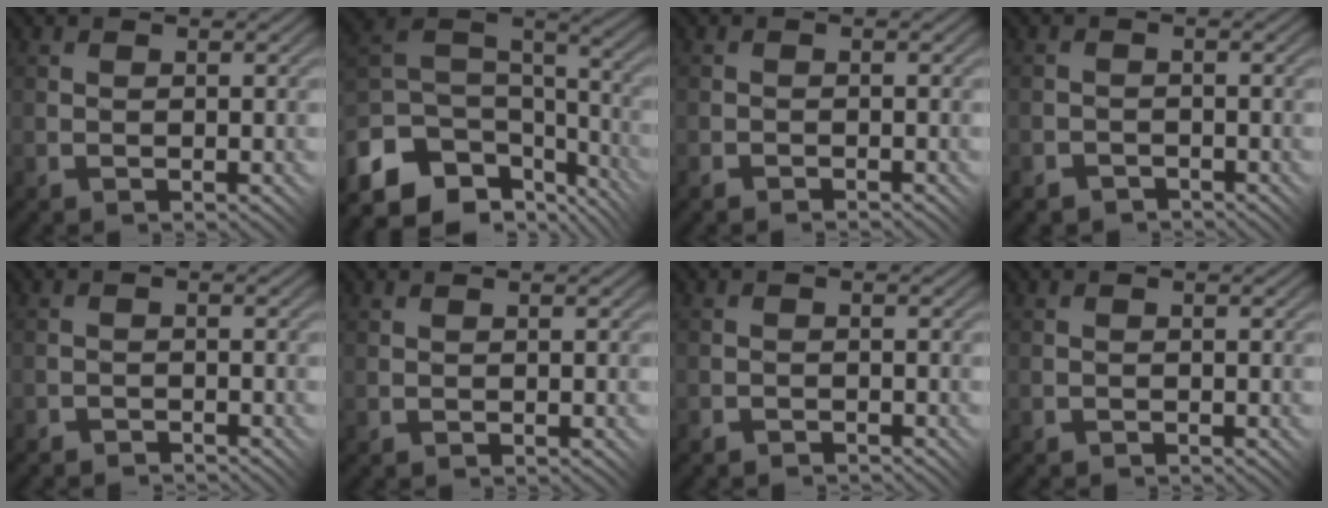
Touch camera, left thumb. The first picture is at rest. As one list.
[{"total": 13.7, "force": [-8.9, 7.7, 7.0], "torque": [-0.200, -0.019, -0.142]}, {"total": 1.0, "force": [-0.9, -0.2, -0.3], "torque": [0.008, 0.004, -0.023]}, {"total": 2.0, "force": [-1.7, 0.9, -0.4], "torque": [0.014, 0.010, -0.034]}, {"total": 1.5, "force": [-1.3, -0.3, -0.7], "torque": [0.020, 0.008, -0.031]}, {"total": 0.0}, {"total": 1.3, "force": [-1.1, -0.2, -0.6], "torque": [0.015, 0.005, -0.027]}, {"total": 0.6, "force": [-0.5, 0.1, -0.3], "torque": [0.007, -0.001, -0.012]}]